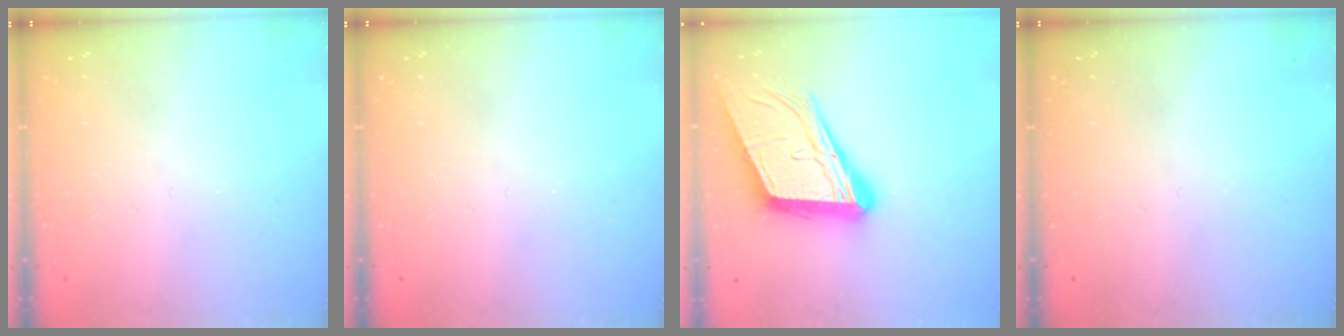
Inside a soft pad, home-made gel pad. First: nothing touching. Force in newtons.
{"total": 0.0}
{"total": 20.4, "press": 20.0, "slide": 3.9}
{"total": 0.0}